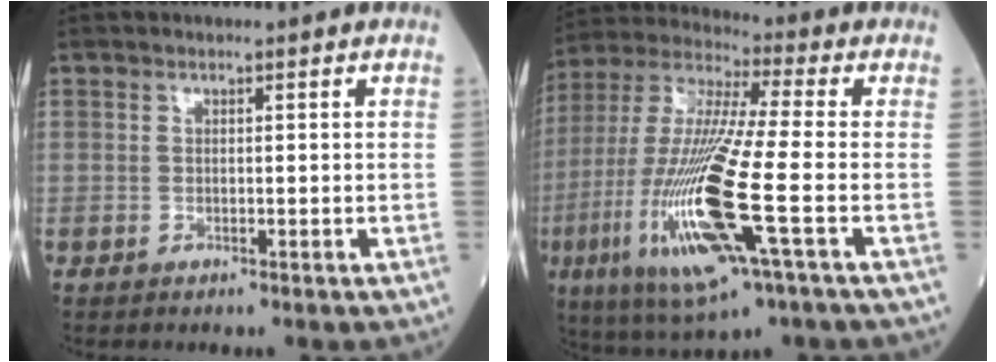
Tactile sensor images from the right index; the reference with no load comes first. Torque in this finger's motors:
{"motor_torque": [2.14, 0.00, 1.05, 0.21]}